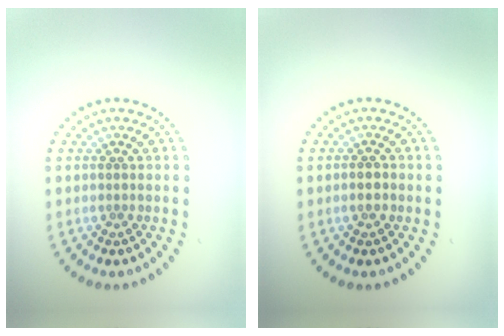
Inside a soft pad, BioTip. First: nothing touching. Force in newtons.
{"total": 1.1, "press": 1.0, "slide": 0.3}